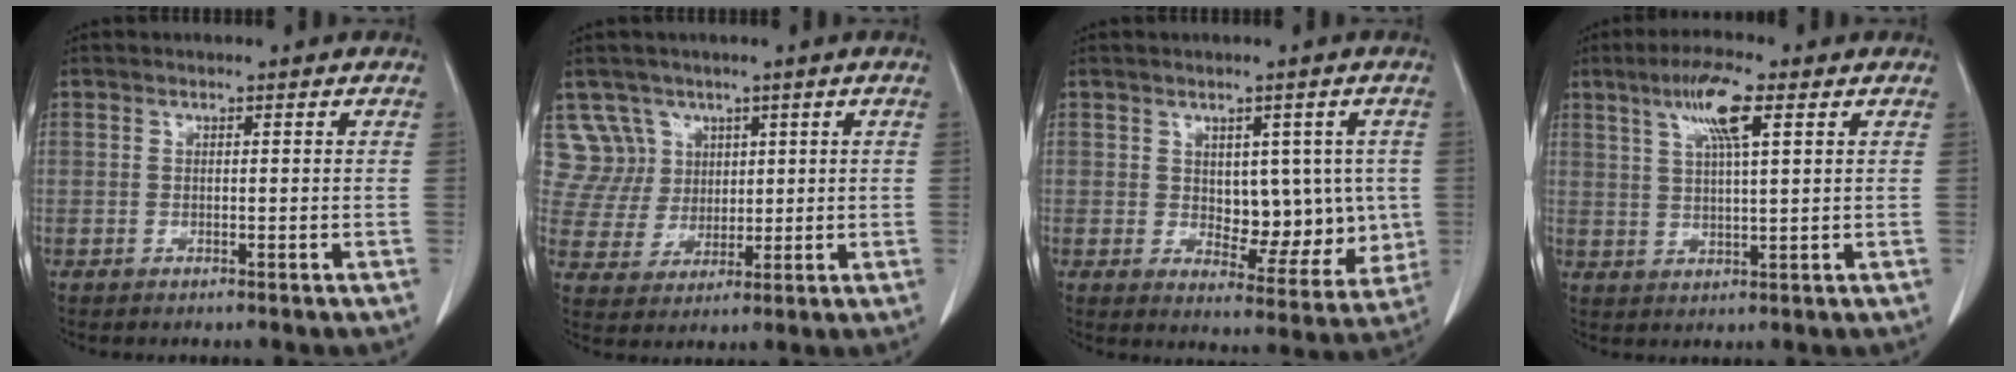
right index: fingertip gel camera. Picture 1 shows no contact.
{"total": 7.2, "force": [3.6, 6.1, -0.6], "torque": [0.017, 0.015, 0.079]}
{"total": 9.1, "force": [0.7, 5.5, 7.2], "torque": [-0.074, 0.005, 0.025]}
{"total": 7.2, "force": [3.5, 0.7, 6.3], "torque": [-0.122, 0.008, 0.064]}